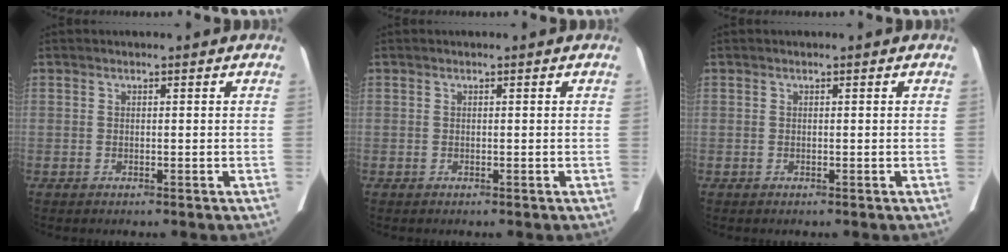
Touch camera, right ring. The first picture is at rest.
{"total": 0.0}
{"total": 0.0}